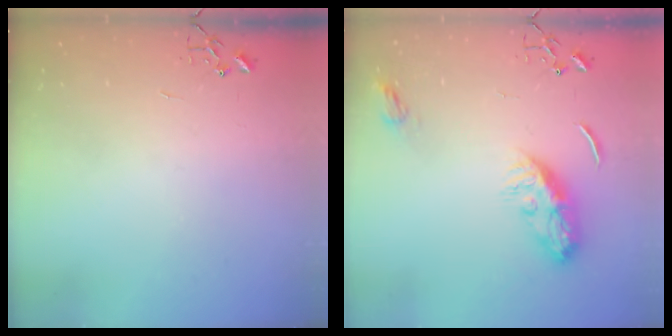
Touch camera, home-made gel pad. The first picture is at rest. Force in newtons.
{"total": 10.6, "press": 10.5, "slide": 0.7}